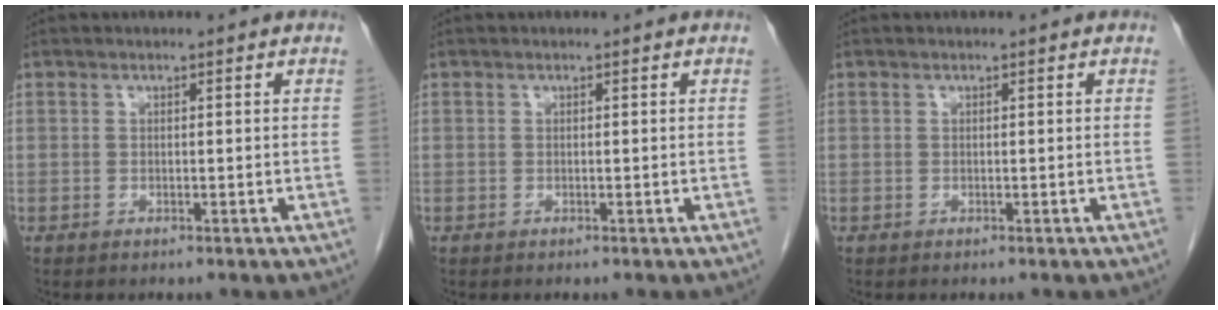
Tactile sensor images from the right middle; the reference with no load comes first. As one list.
[{"total": 0.0}, {"total": 0.0}]